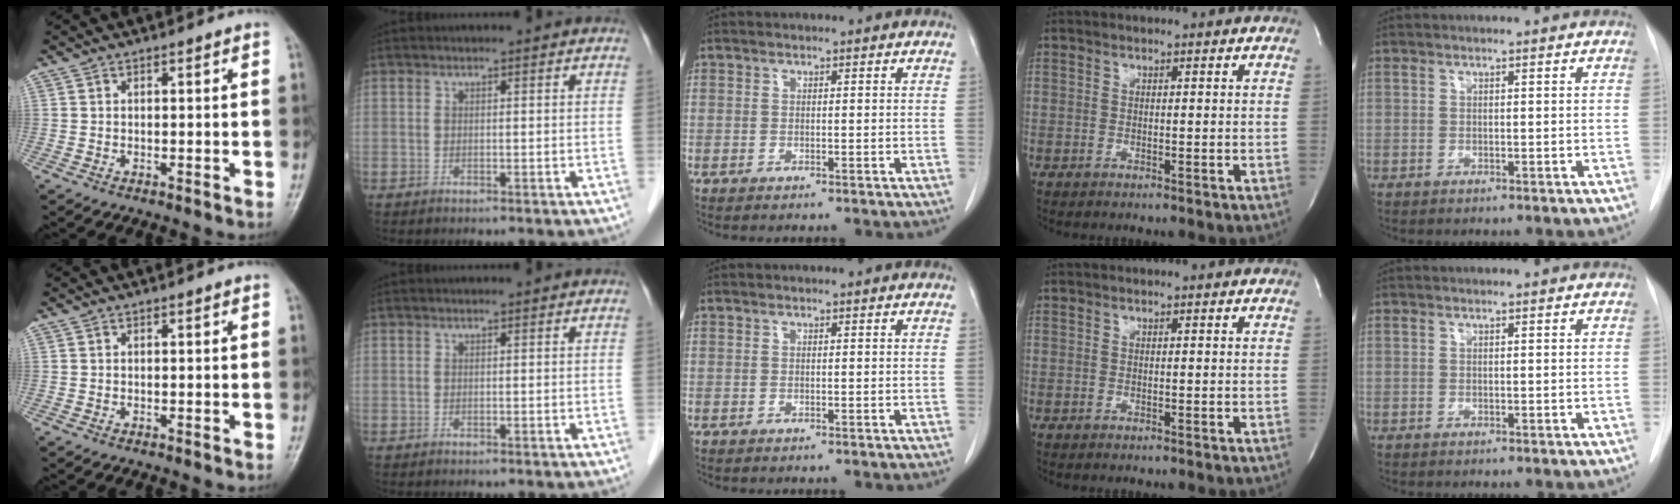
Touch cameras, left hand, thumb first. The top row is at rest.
{}